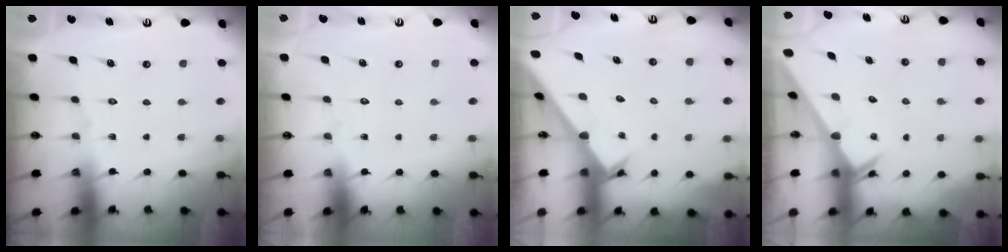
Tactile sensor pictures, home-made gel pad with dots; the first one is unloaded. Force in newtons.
{"total": 1.6, "press": 1.6, "slide": 0.1}
{"total": 2.4, "press": 2.4, "slide": 0.1}
{"total": 2.3, "press": 2.3, "slide": 0.1}